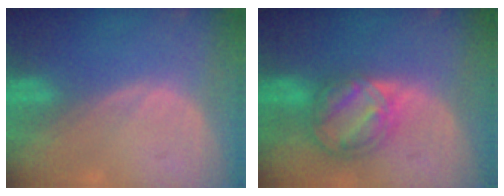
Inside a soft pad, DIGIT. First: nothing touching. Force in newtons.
{"total": 8.5, "press": 7.2, "slide": 4.6}